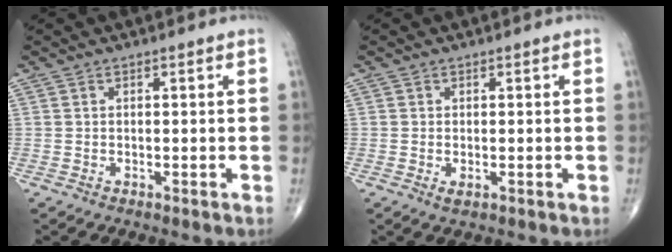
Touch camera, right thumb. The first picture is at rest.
{"total": 1.2, "force": [-0.3, 0.5, 1.0], "torque": [-0.017, -0.003, -0.003]}